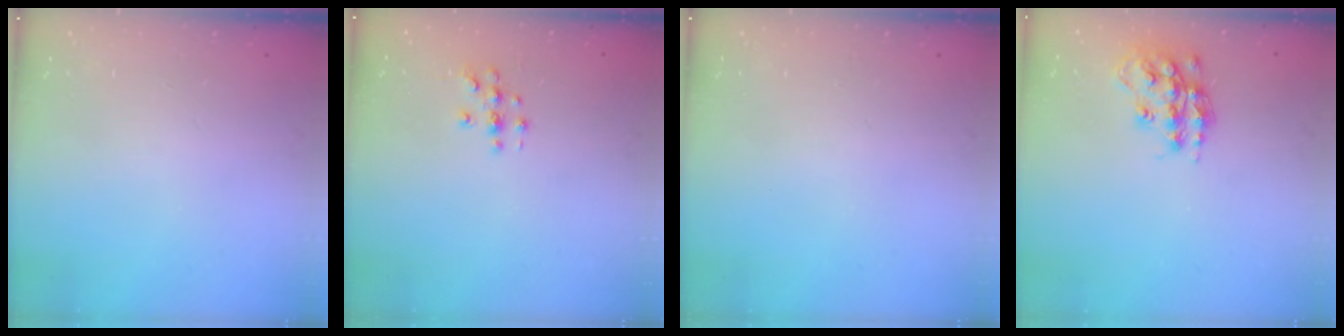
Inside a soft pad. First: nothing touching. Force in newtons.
{"total": 3.9, "press": 3.8, "slide": 0.5}
{"total": 0.0}
{"total": 16.1, "press": 16.1, "slide": 1.0}